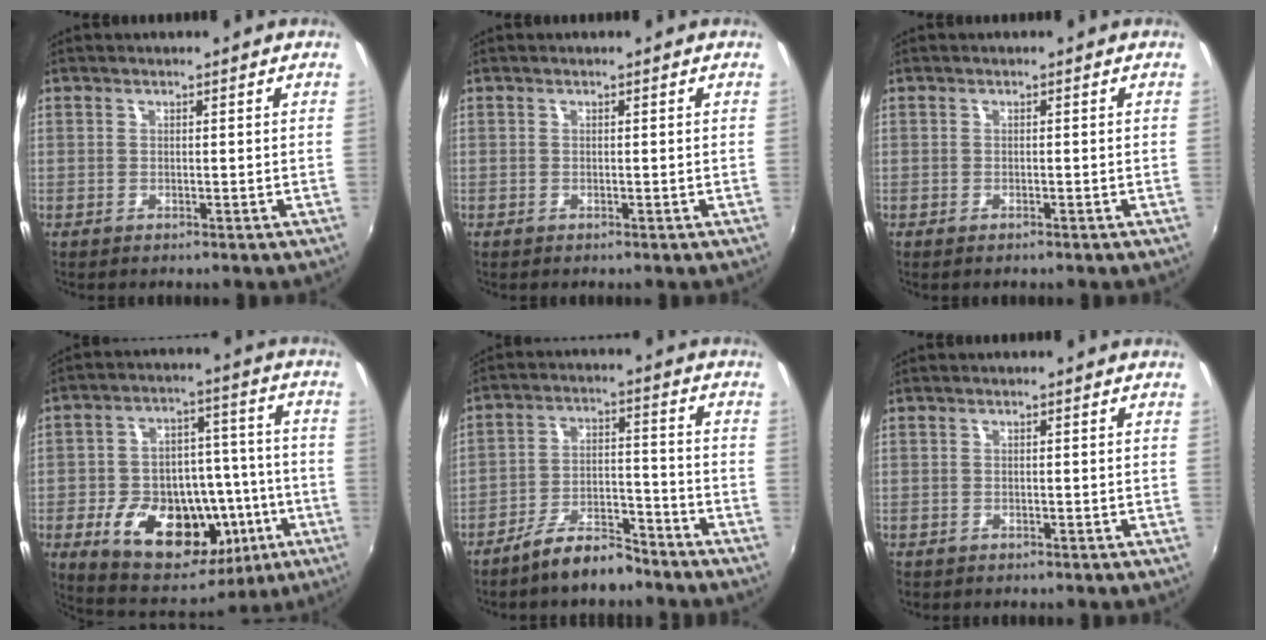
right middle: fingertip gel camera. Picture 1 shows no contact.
{"total": 0.0}
{"total": 0.6, "force": [-0.5, 0.2, 0.2], "torque": [-0.006, -0.002, -0.010]}
{"total": 23.1, "force": [-8.3, 14.5, 15.9], "torque": [-0.311, 0.013, -0.100]}
{"total": 8.4, "force": [-7.1, 2.5, 3.6], "torque": [-0.076, 0.022, -0.115]}
{"total": 0.8, "force": [-0.6, 0.5, 0.1], "torque": [-0.006, -0.002, -0.010]}